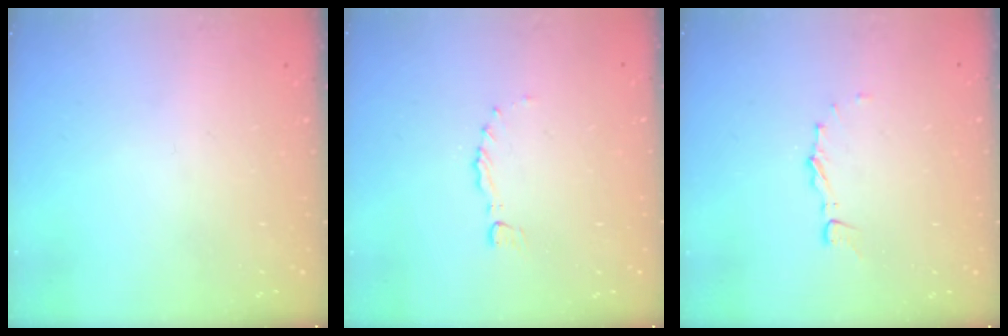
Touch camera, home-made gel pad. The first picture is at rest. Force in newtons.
{"total": 0.0}
{"total": 4.0, "press": 3.9, "slide": 0.5}